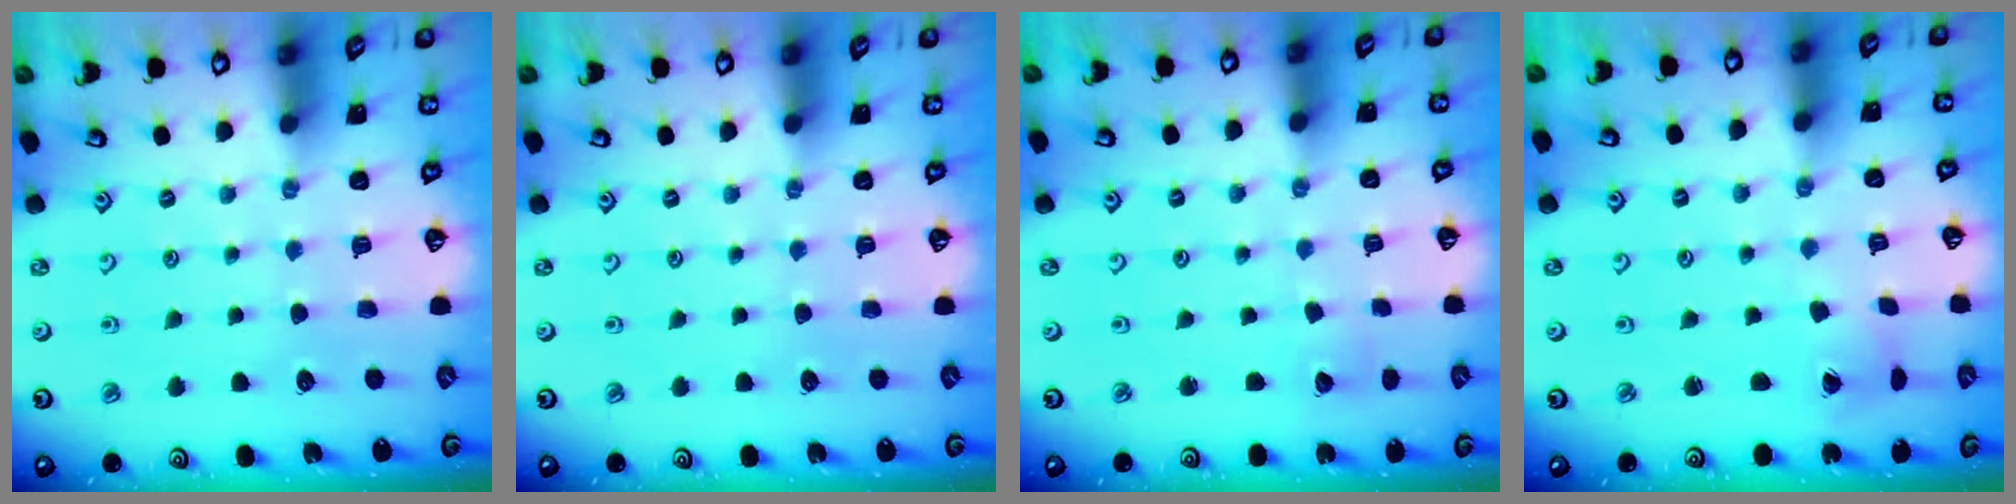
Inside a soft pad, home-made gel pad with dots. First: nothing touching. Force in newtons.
{"total": 0.0}
{"total": 2.0, "press": 2.0, "slide": 0.2}
{"total": 1.0, "press": 1.0, "slide": 0.1}